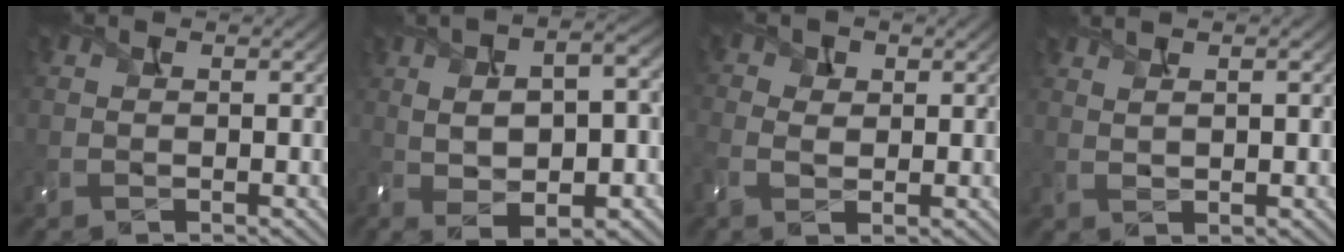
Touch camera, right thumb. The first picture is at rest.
{"total": 12.1, "force": [-0.6, 5.2, 10.9], "torque": [-0.190, 0.002, 0.009]}
{"total": 3.1, "force": [0.3, 2.0, 2.2], "torque": [-0.049, 0.001, 0.004]}
{"total": 2.6, "force": [1.8, 0.5, 1.9], "torque": [-0.034, 0.000, 0.026]}